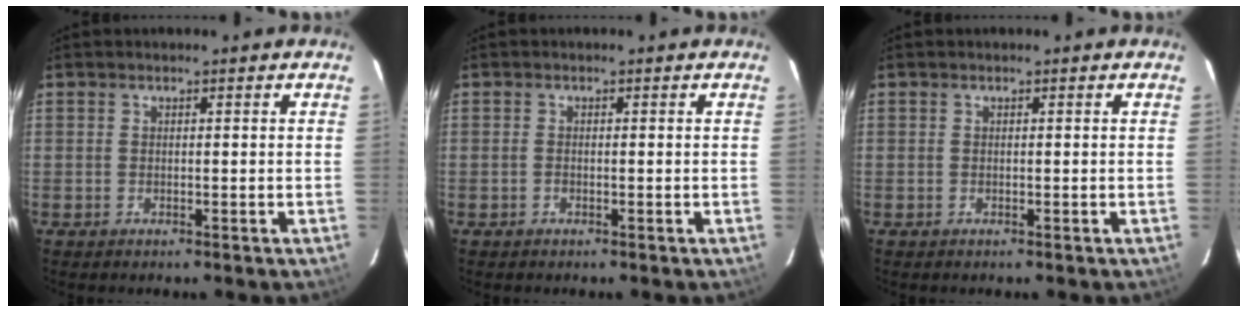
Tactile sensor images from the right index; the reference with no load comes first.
{"total": 0.5, "force": [-0.2, 0.4, 0.3], "torque": [-0.007, 0.001, -0.006]}
{"total": 0.0}